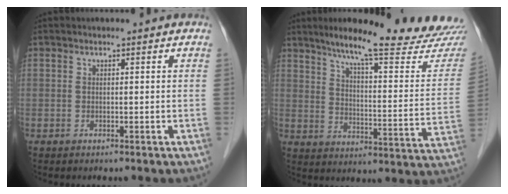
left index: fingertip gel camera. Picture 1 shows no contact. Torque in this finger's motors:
{"motor_torque": [0.66, -0.78, 0.29, 0.08]}